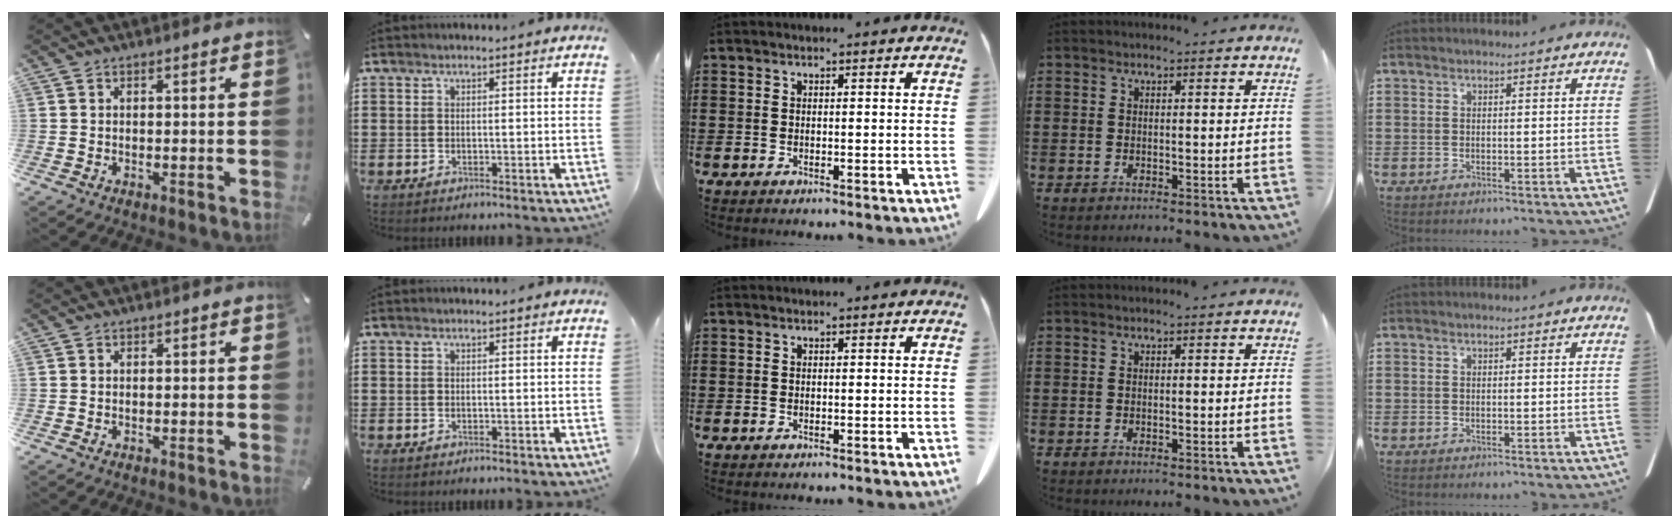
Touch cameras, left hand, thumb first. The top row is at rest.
{}